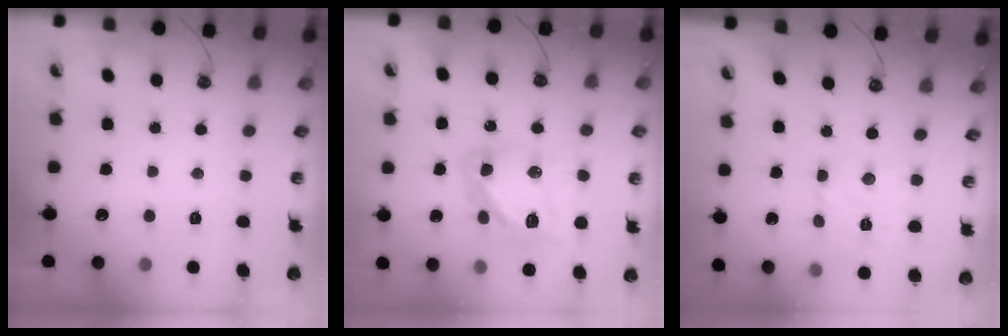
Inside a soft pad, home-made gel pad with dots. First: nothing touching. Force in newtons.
{"total": 15.3, "press": 15.3, "slide": 1.3}
{"total": 4.2, "press": 4.1, "slide": 0.6}